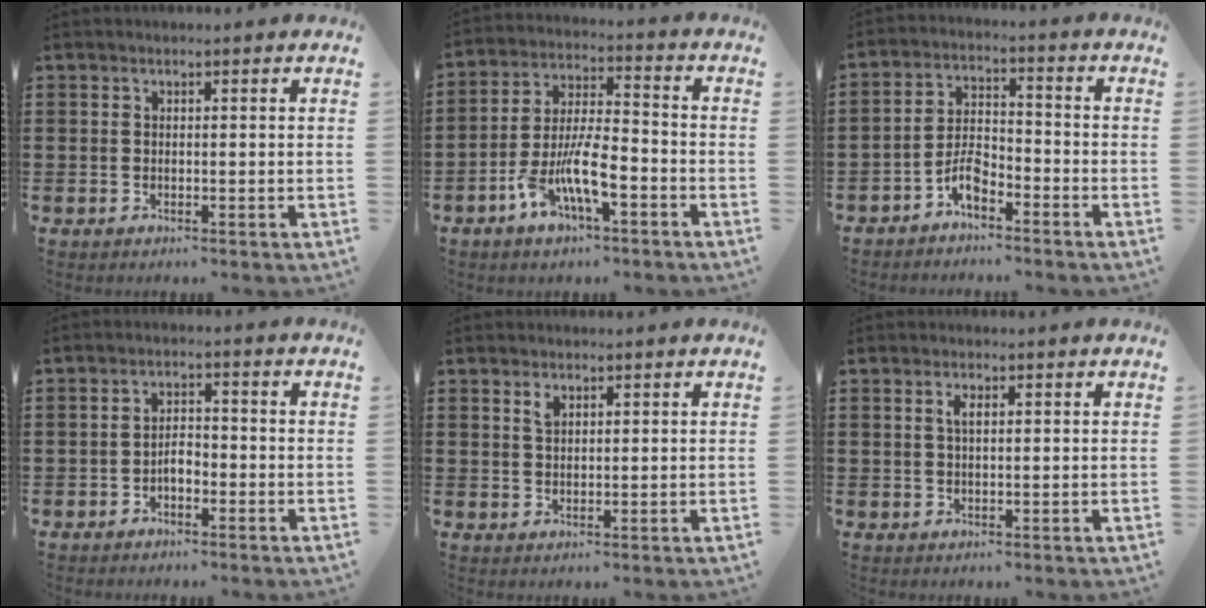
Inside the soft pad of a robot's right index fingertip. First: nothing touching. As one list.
[{"total": 9.6, "force": [-4.6, 3.5, 7.7], "torque": [-0.155, 0.005, -0.084]}, {"total": 4.8, "force": [-3.3, 1.8, 2.9], "torque": [-0.066, 0.005, -0.066]}, {"total": 2.6, "force": [-1.4, 1.3, 1.9], "torque": [-0.038, 0.005, -0.029]}, {"total": 1.6, "force": [1.0, 0.9, 0.9], "torque": [-0.014, 0.001, 0.016]}, {"total": 1.7, "force": [0.5, 0.6, 1.5], "torque": [-0.032, 0.006, 0.007]}]